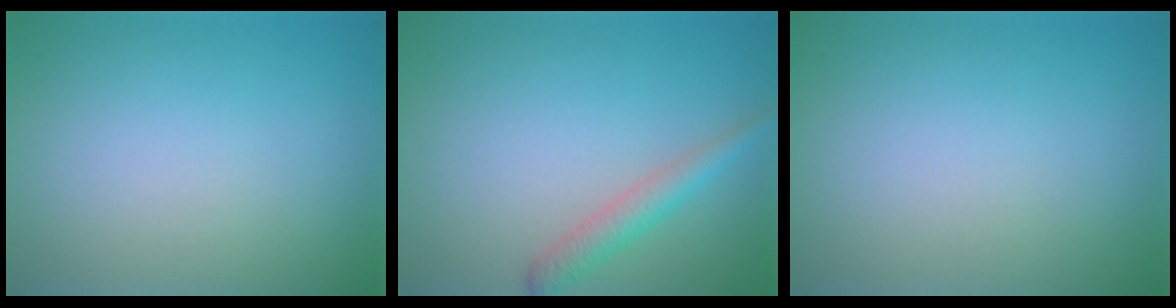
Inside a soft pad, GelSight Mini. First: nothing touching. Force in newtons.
{"total": 2.5, "press": 2.5, "slide": 0.1}
{"total": 0.0}